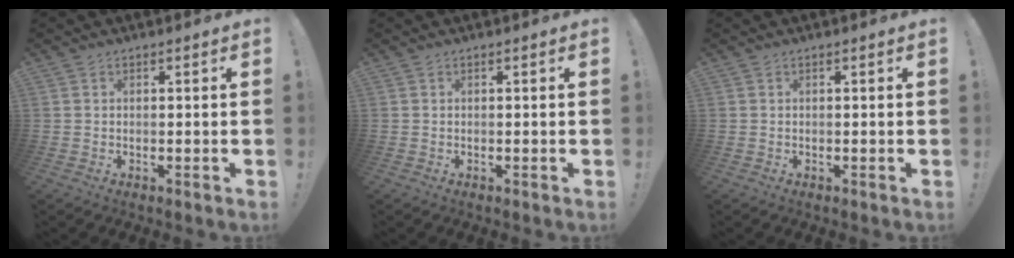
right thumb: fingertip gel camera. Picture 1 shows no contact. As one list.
[{"total": 0.0}, {"total": 0.0}]